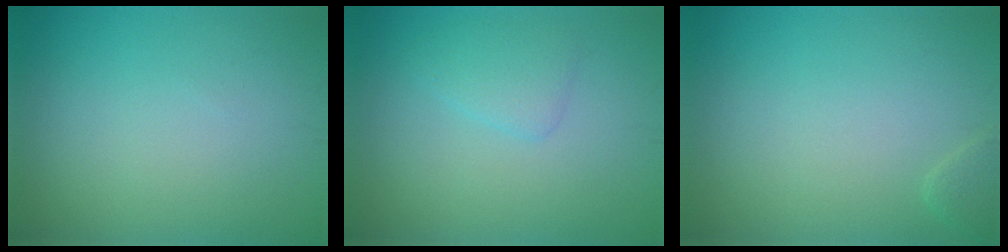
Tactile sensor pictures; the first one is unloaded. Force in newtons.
{"total": 1.8, "press": 1.8, "slide": 0.0}
{"total": 0.8, "press": 0.8, "slide": 0.1}